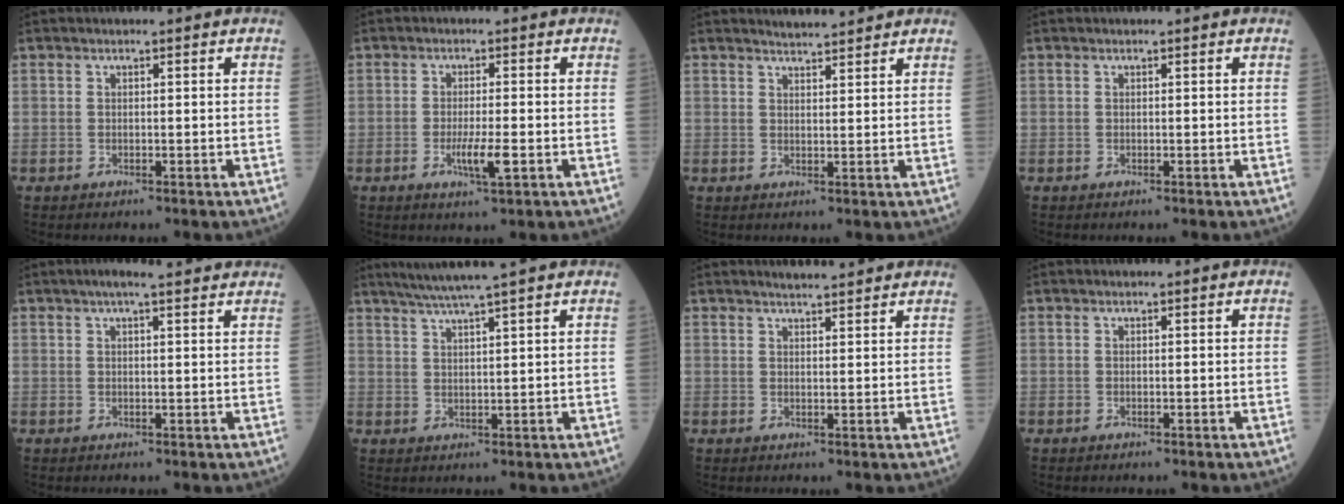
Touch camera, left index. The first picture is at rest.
{"total": 4.1, "force": [-1.4, 0.3, 3.8], "torque": [-0.075, -0.008, -0.023]}
{"total": 3.9, "force": [3.8, 0.3, 1.1], "torque": [-0.022, 0.012, 0.054]}
{"total": 0.0}
{"total": 7.6, "force": [6.2, 0.9, 4.3], "torque": [-0.061, 0.035, 0.077]}
{"total": 7.1, "force": [5.9, -1.2, 3.9], "torque": [-0.066, 0.018, 0.094]}
{"total": 4.8, "force": [4.4, 0.6, 1.9], "torque": [-0.029, 0.016, 0.058]}
{"total": 0.0}